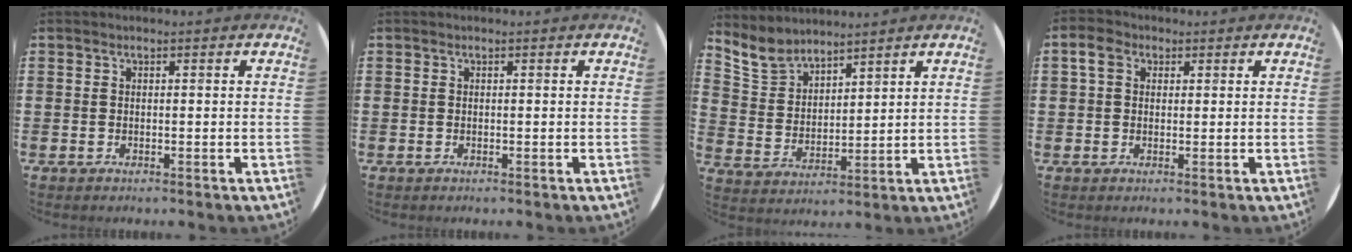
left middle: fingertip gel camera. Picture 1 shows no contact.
{"total": 0.0}
{"total": 5.5, "force": [5.2, 1.7, 0.7], "torque": [-0.035, -0.020, 0.099]}
{"total": 2.2, "force": [1.1, 1.7, 1.0], "torque": [-0.018, 0.007, 0.016]}